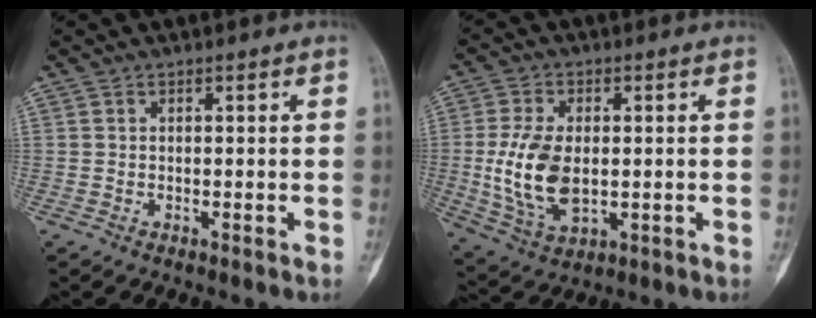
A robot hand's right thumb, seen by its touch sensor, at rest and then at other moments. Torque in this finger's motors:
{"motor_torque": [1.57, 1.52, 1.02, -1.00, 0.42]}